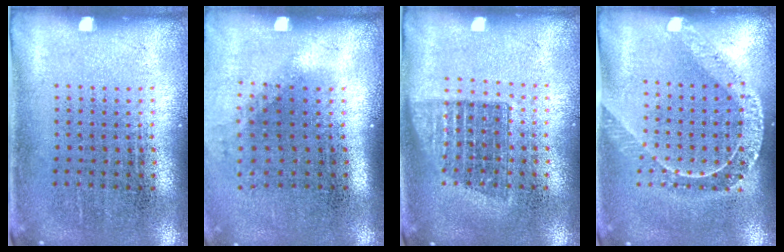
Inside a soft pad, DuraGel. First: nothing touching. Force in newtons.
{"total": 1.2, "press": 0.9, "slide": 0.9}
{"total": 1.4, "press": 1.2, "slide": 0.8}
{"total": 1.8, "press": 1.5, "slide": 0.9}